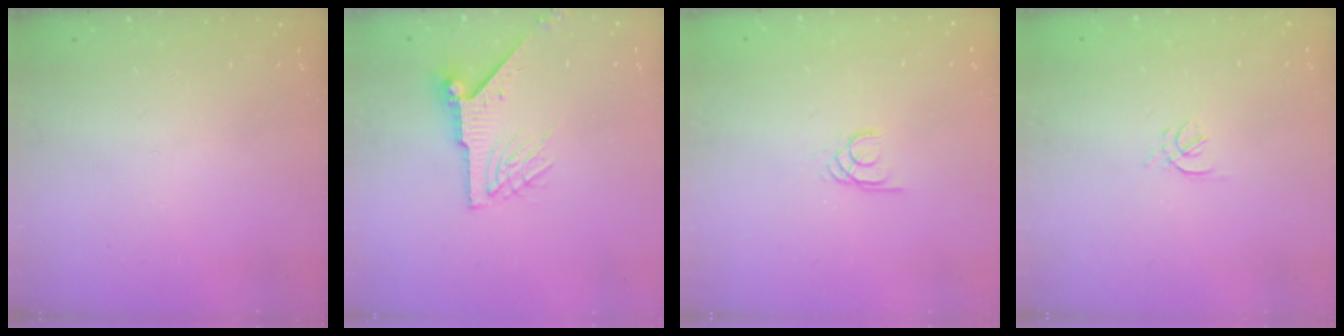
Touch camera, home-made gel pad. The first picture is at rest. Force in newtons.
{"total": 8.1, "press": 8.1, "slide": 0.5}
{"total": 1.5, "press": 1.5, "slide": 0.1}
{"total": 1.7, "press": 1.6, "slide": 0.6}